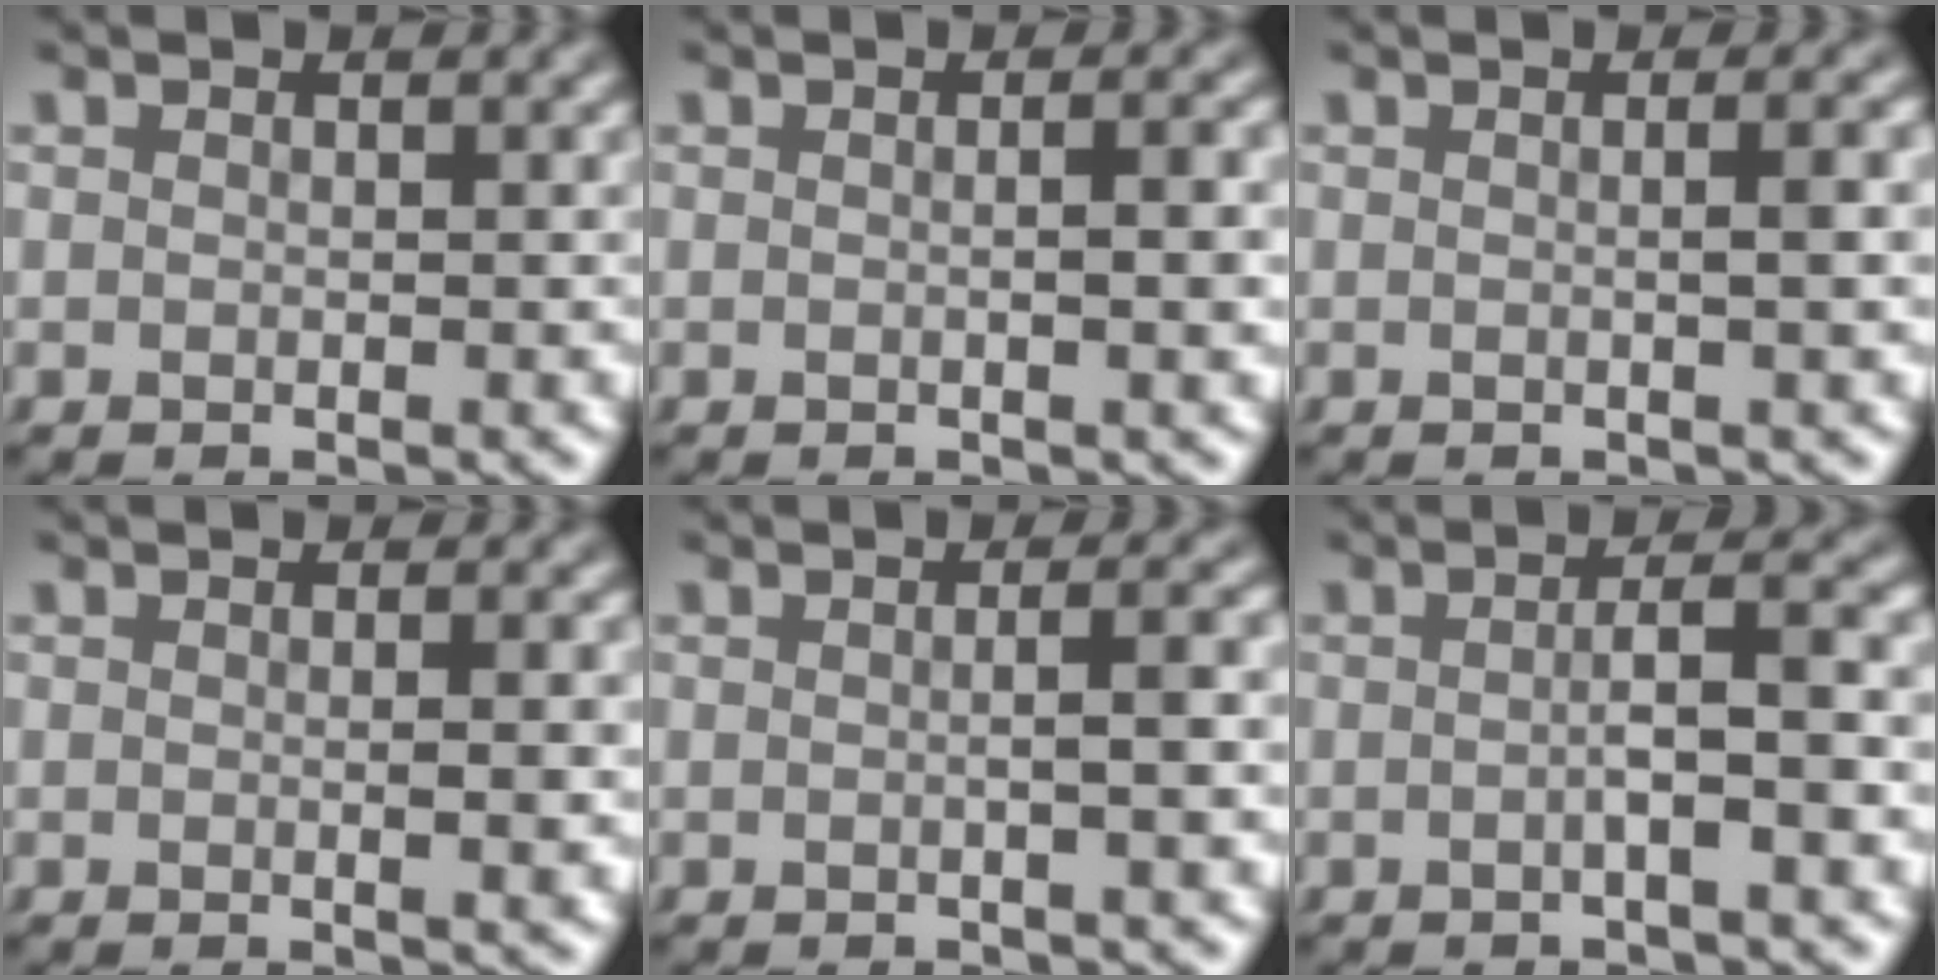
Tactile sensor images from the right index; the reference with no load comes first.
{"total": 1.7, "force": [0.0, 0.1, 1.6], "torque": [-0.017, 0.006, -0.004]}
{"total": 1.4, "force": [0.1, 0.0, 1.4], "torque": [-0.014, 0.005, -0.001]}
{"total": 1.1, "force": [0.1, -0.1, 1.1], "torque": [-0.015, 0.000, 0.000]}
{"total": 1.6, "force": [-0.1, -0.1, 1.6], "torque": [-0.020, 0.005, -0.004]}
{"total": 2.7, "force": [-0.7, 0.0, 2.6], "torque": [-0.039, 0.003, -0.016]}